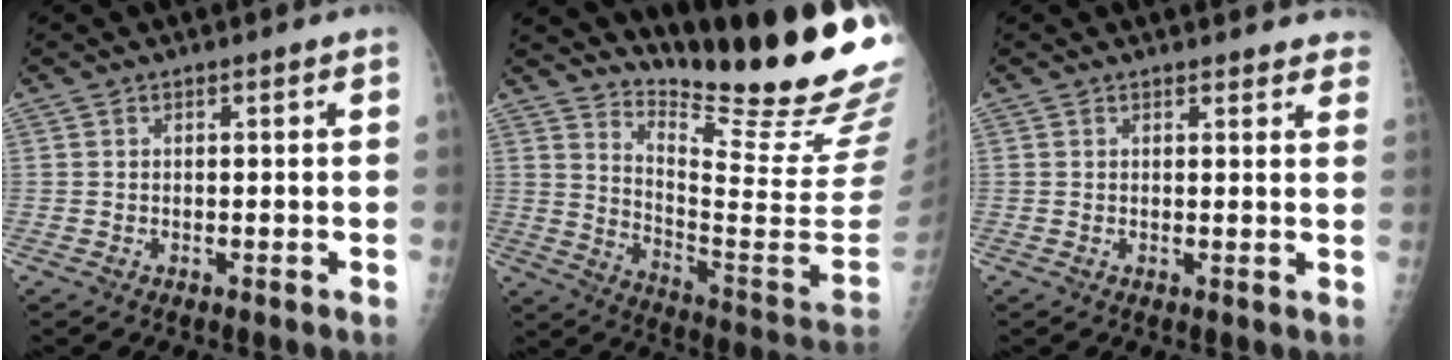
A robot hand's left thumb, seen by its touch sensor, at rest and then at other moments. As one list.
[{"total": 25.1, "force": [20.2, 2.4, 14.7], "torque": [-0.199, -0.185, 0.287]}, {"total": 5.8, "force": [5.5, 1.7, 0.9], "torque": [0.029, -0.022, 0.038]}]